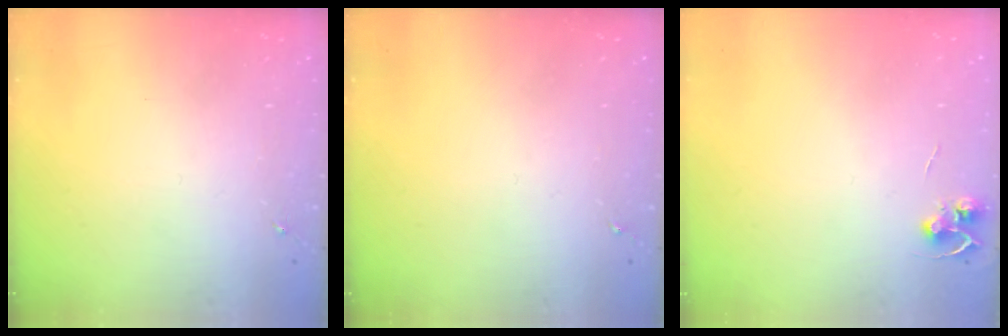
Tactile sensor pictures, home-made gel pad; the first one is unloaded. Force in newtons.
{"total": 0.0}
{"total": 5.7, "press": 5.6, "slide": 0.4}